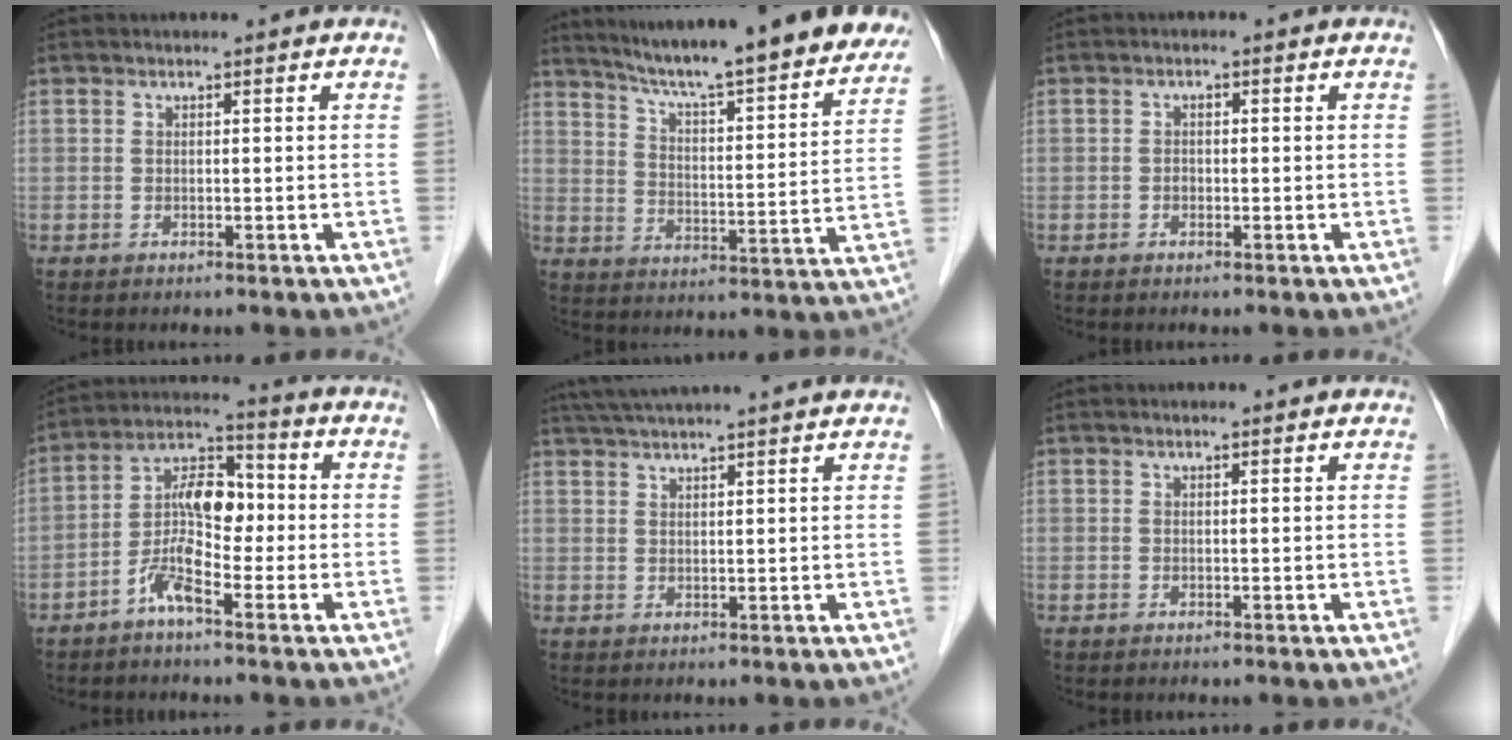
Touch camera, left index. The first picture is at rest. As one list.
[{"total": 23.8, "force": [21.1, 2.2, 10.8], "torque": [-0.163, -0.029, 0.280]}, {"total": 1.0, "force": [-0.4, 0.8, 0.6], "torque": [-0.009, 0.001, -0.008]}, {"total": 8.4, "force": [-2.9, 3.2, 7.2], "torque": [-0.149, 0.021, -0.058]}, {"total": 12.9, "force": [11.4, -0.4, 5.9], "torque": [-0.106, 0.042, 0.160]}, {"total": 1.4, "force": [1.3, 0.3, 0.4], "torque": [-0.015, 0.008, 0.011]}]